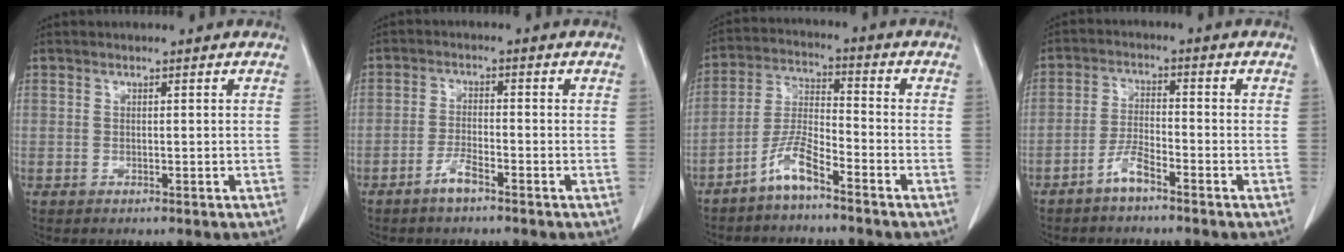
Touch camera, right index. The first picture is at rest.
{"total": 3.0, "force": [-2.4, 0.4, 1.8], "torque": [-0.036, 0.002, -0.049]}
{"total": 6.2, "force": [-4.6, 0.8, 4.1], "torque": [-0.093, -0.004, -0.096]}
{"total": 3.8, "force": [-3.0, 0.6, 2.3], "torque": [-0.049, 0.003, -0.061]}